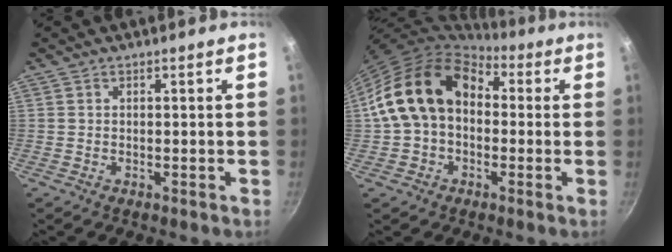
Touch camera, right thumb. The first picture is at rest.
{"total": 15.0, "force": [2.0, 11.0, 10.0], "torque": [-0.141, 0.035, 0.022]}